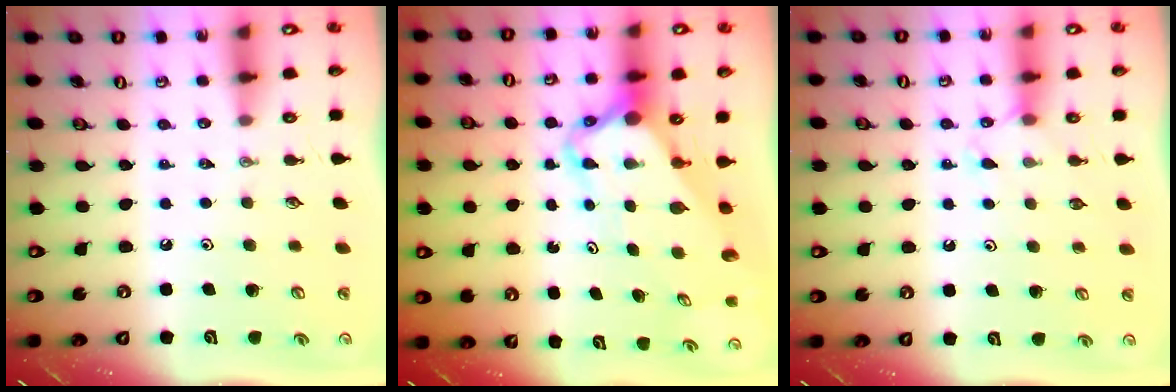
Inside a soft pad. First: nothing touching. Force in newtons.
{"total": 5.7, "press": 5.7, "slide": 0.5}
{"total": 6.5, "press": 6.4, "slide": 0.6}